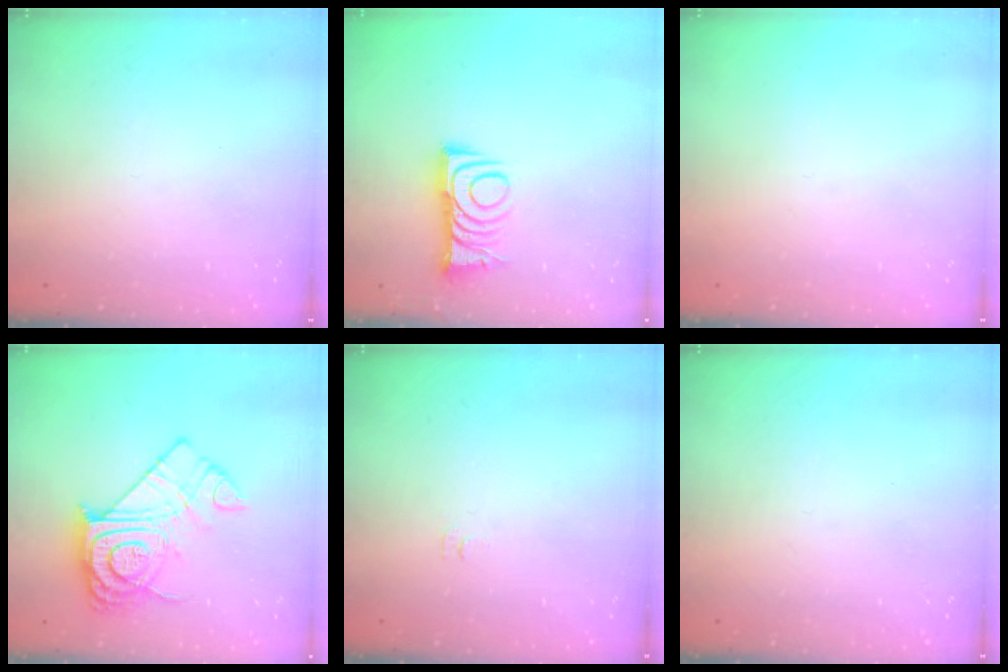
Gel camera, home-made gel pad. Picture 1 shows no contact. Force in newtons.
{"total": 9.0, "press": 9.0, "slide": 0.1}
{"total": 0.0}
{"total": 19.5, "press": 19.4, "slide": 1.6}
{"total": 4.6, "press": 4.5, "slide": 0.6}
{"total": 0.0}